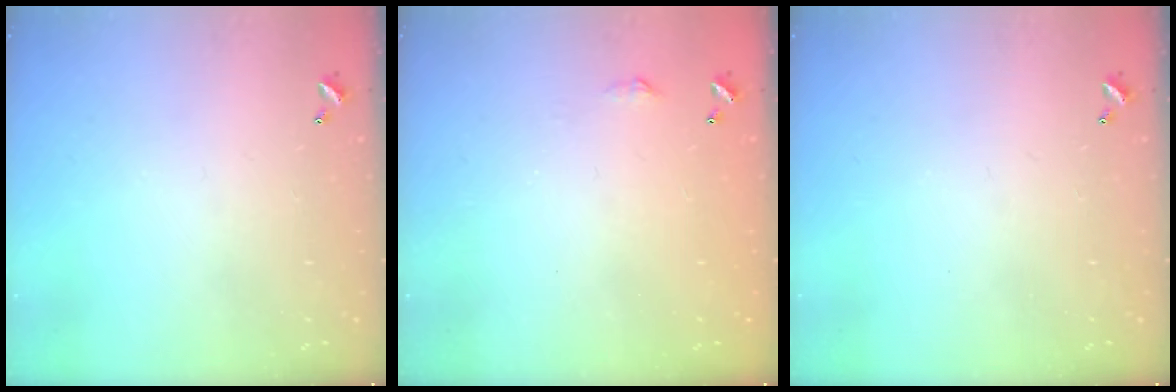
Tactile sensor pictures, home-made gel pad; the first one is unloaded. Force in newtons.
{"total": 2.3, "press": 2.3, "slide": 0.4}
{"total": 0.0}